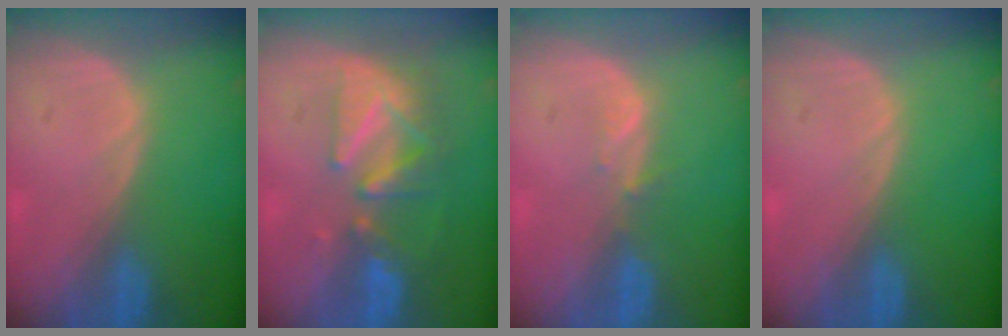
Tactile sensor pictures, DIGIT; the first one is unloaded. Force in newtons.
{"total": 8.6, "press": 8.0, "slide": 3.1}
{"total": 1.7, "press": 1.5, "slide": 0.8}
{"total": 0.0}